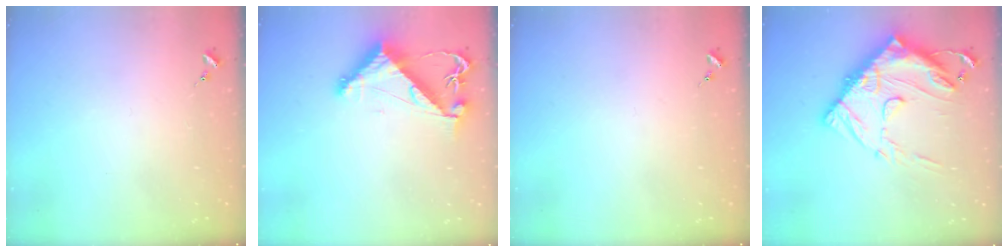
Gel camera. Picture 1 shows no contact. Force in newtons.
{"total": 8.0, "press": 8.0, "slide": 0.7}
{"total": 0.0}
{"total": 21.5, "press": 21.4, "slide": 2.1}